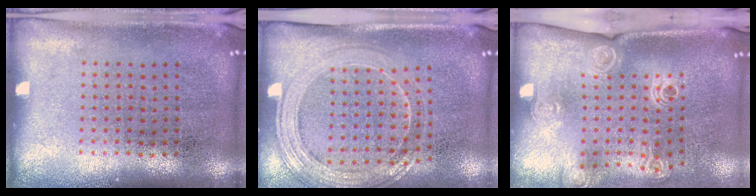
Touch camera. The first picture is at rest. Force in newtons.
{"total": 1.7, "press": 1.6, "slide": 0.6}
{"total": 2.0, "press": 1.5, "slide": 1.4}